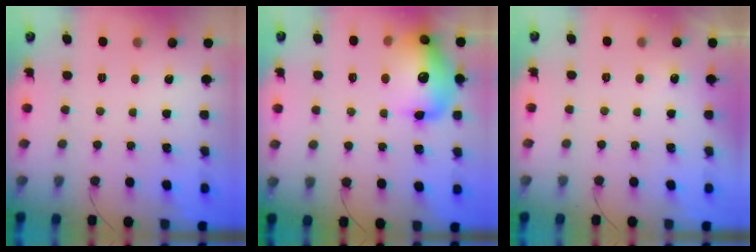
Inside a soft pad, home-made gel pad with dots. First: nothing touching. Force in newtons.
{"total": 17.2, "press": 17.1, "slide": 2.5}
{"total": 2.9, "press": 2.7, "slide": 1.2}